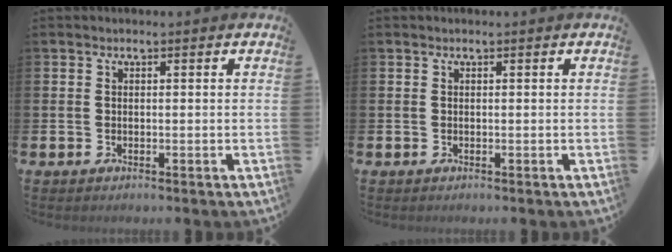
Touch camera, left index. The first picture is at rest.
{"total": 0.0}